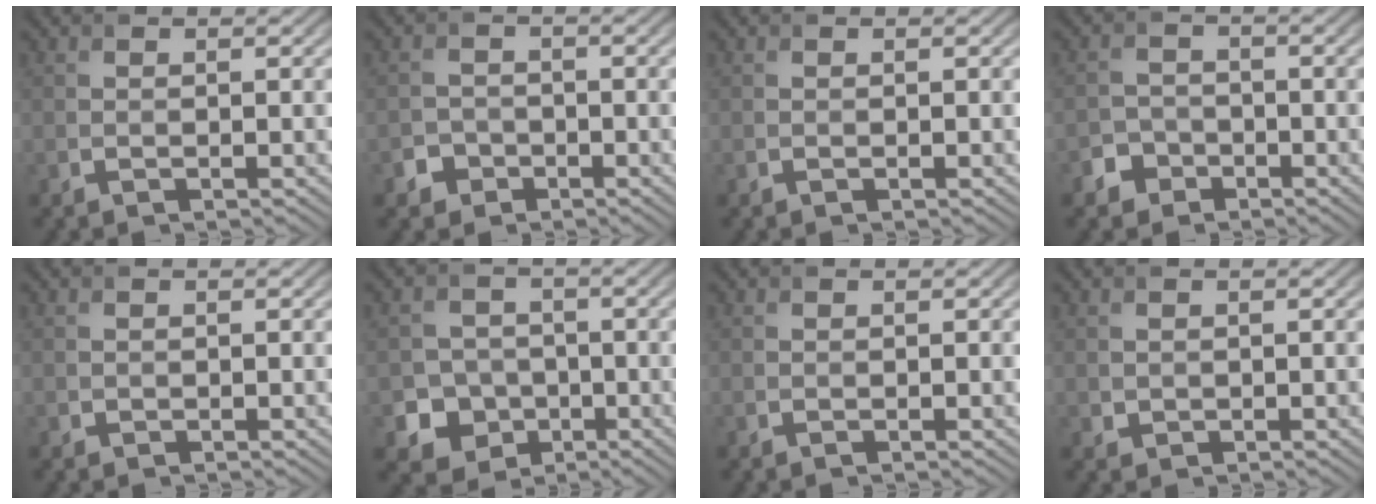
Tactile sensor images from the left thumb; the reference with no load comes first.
{"total": 2.2, "force": [-1.3, 1.7, 0.5], "torque": [-0.004, 0.000, -0.028]}
{"total": 0.0}
{"total": 2.7, "force": [-1.8, 2.0, 0.5], "torque": [-0.007, 0.001, -0.039]}
{"total": 0.0}
{"total": 5.9, "force": [-2.1, 5.2, 1.7], "torque": [-0.030, -0.007, -0.059]}
{"total": 0.0}
{"total": 0.7, "force": [0.3, 0.6, 0.1], "torque": [-0.006, -0.005, 0.010]}